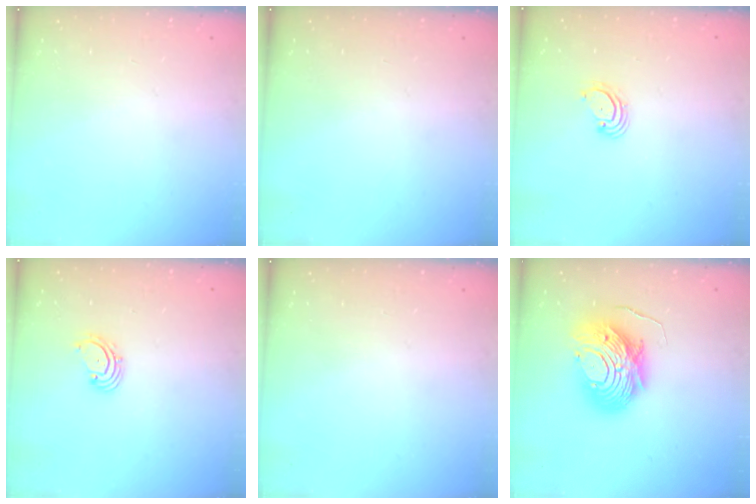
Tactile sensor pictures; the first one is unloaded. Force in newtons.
{"total": 0.0}
{"total": 3.0, "press": 3.0, "slide": 0.3}
{"total": 2.2, "press": 2.1, "slide": 0.7}
{"total": 0.0}
{"total": 12.9, "press": 12.8, "slide": 1.1}